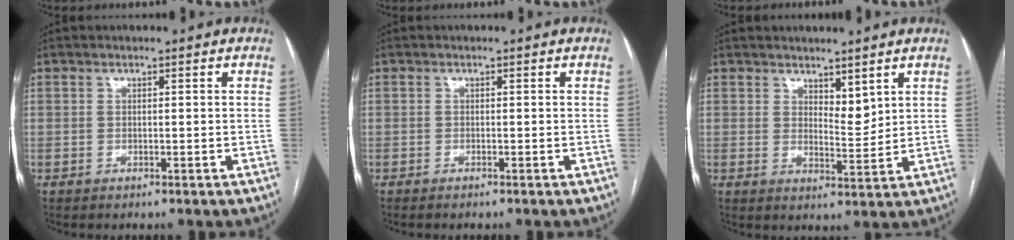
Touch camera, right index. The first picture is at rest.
{"total": 0.9, "force": [-0.8, 0.0, 0.5], "torque": [-0.009, -0.002, -0.011]}
{"total": 3.7, "force": [2.7, 1.4, 2.1], "torque": [-0.034, -0.012, 0.053]}